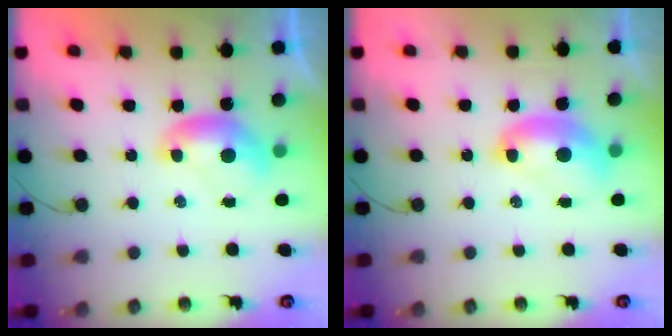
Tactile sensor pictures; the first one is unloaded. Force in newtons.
{"total": 3.3, "press": 3.3, "slide": 0.2}